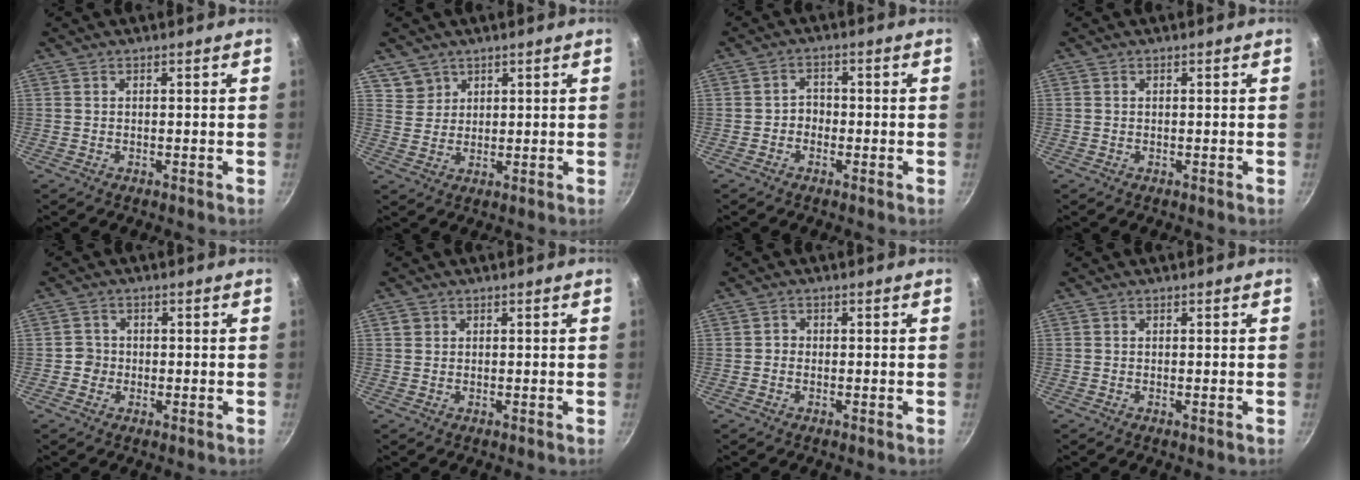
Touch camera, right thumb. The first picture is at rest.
{"total": 3.9, "force": [2.5, 3.0, 0.1], "torque": [0.019, 0.000, 0.049]}
{"total": 2.6, "force": [-0.9, 2.2, 1.1], "torque": [0.001, 0.015, -0.020]}
{"total": 0.0}
{"total": 2.5, "force": [-0.5, 2.4, 0.5], "torque": [0.011, 0.008, -0.013]}
{"total": 1.3, "force": [0.4, 1.1, 0.3], "torque": [-0.004, 0.004, 0.006]}
{"total": 1.3, "force": [-0.3, 1.2, 0.4], "torque": [-0.005, 0.004, -0.008]}
{"total": 0.0}